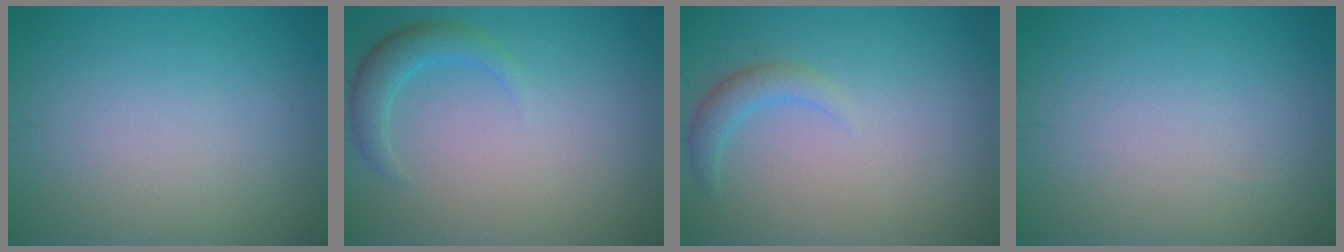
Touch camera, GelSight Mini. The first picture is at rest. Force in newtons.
{"total": 2.4, "press": 2.4, "slide": 0.1}
{"total": 1.9, "press": 1.9, "slide": 0.2}
{"total": 0.0}